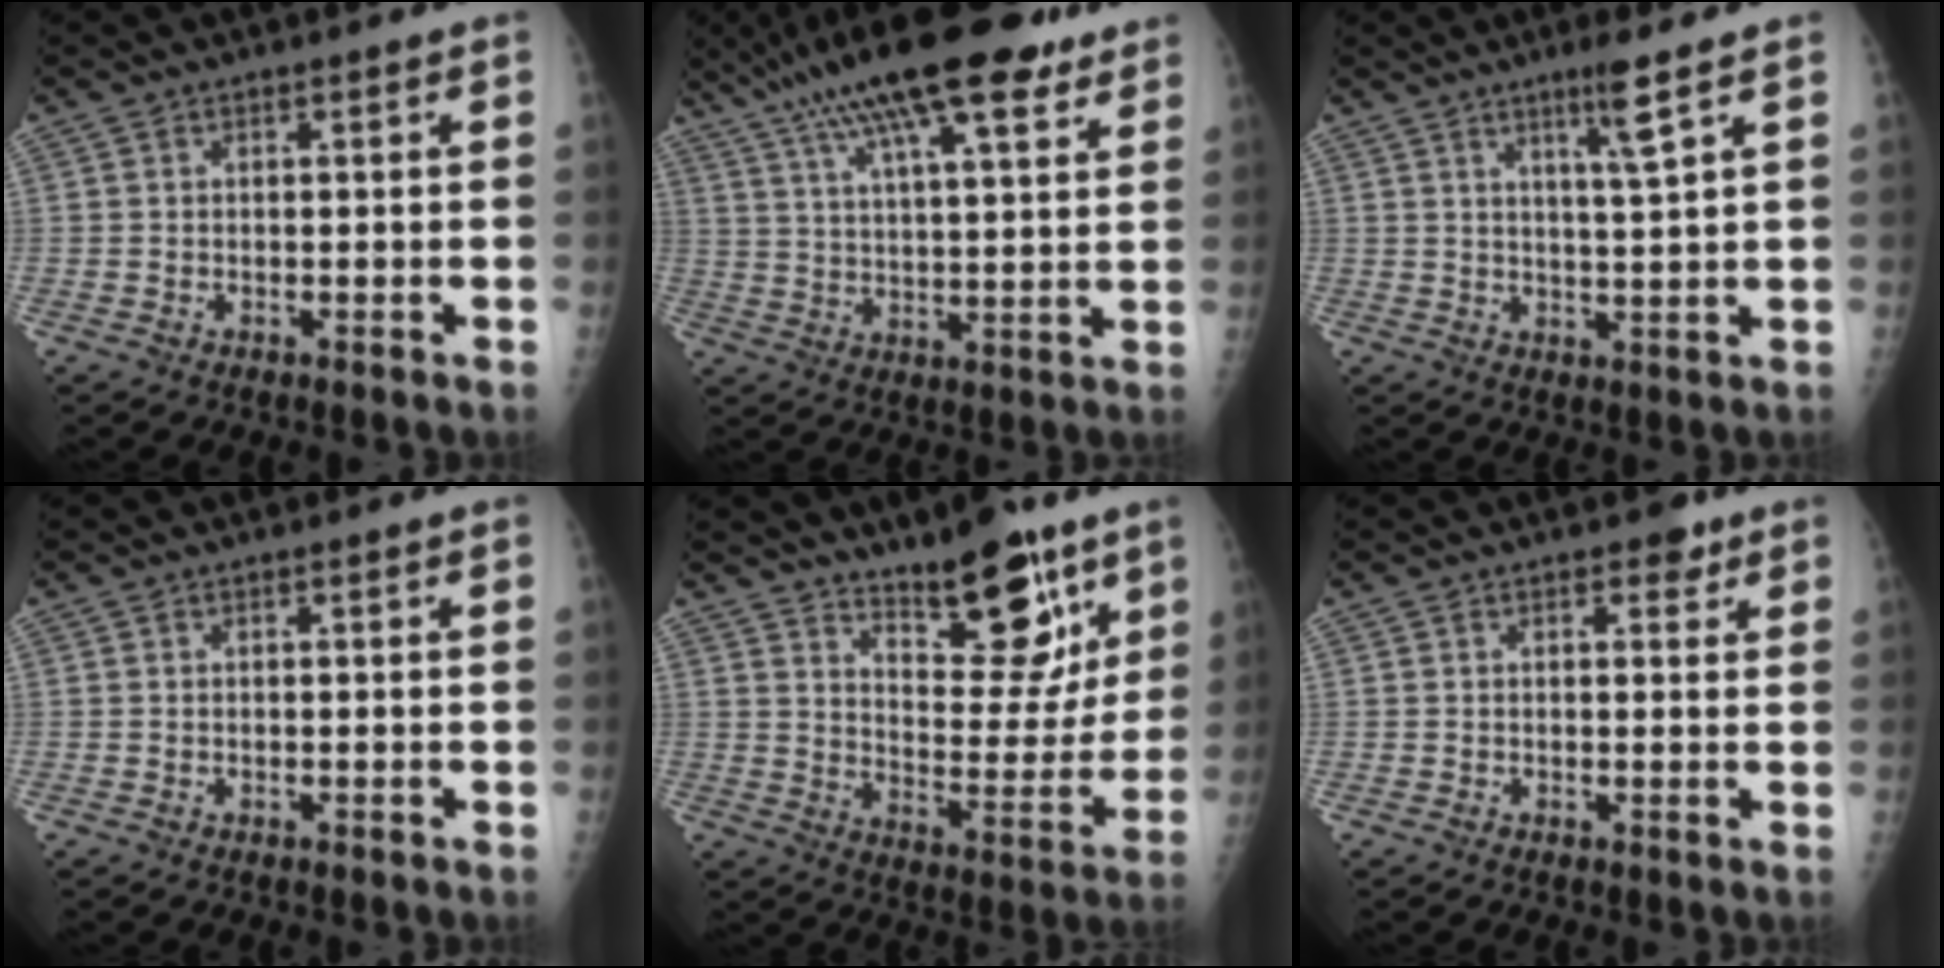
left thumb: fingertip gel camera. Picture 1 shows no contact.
{"total": 20.4, "force": [12.7, 5.7, 14.9], "torque": [-0.244, -0.009, 0.206]}
{"total": 5.7, "force": [3.4, -0.6, 4.5], "torque": [-0.081, -0.028, 0.062]}
{"total": 0.0}
{"total": 16.3, "force": [10.9, 6.2, 10.3], "torque": [-0.095, -0.080, 0.175]}
{"total": 2.8, "force": [1.6, 1.5, 1.8], "torque": [-0.010, -0.004, 0.019]}